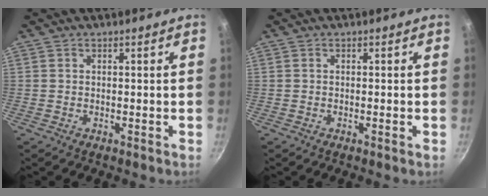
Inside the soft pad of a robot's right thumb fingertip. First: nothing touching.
{"total": 0.6, "force": [-0.2, 0.0, 0.5], "torque": [-0.010, 0.001, -0.006]}